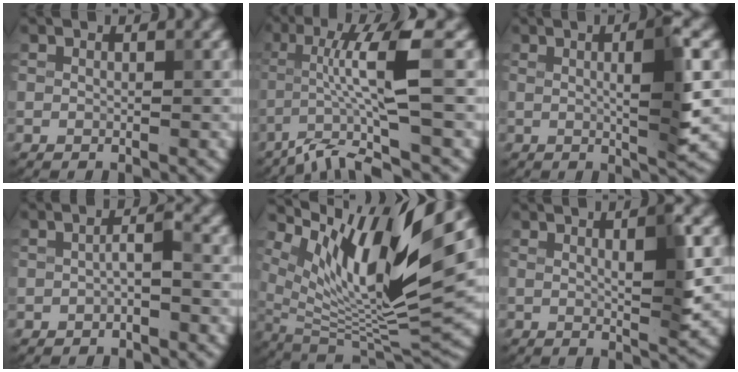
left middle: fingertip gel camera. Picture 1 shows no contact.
{"total": 5.5, "force": [-1.6, -0.1, 5.3], "torque": [-0.103, 0.008, -0.034]}
{"total": 5.4, "force": [0.8, 0.8, 5.3], "torque": [-0.076, 0.004, 0.013]}
{"total": 1.6, "force": [-0.7, 0.9, 1.1], "torque": [-0.019, 0.005, -0.013]}
{"total": 12.3, "force": [6.5, 3.5, 9.8], "torque": [-0.172, -0.006, 0.130]}
{"total": 4.0, "force": [1.1, 0.7, 3.8], "torque": [-0.050, -0.004, 0.016]}